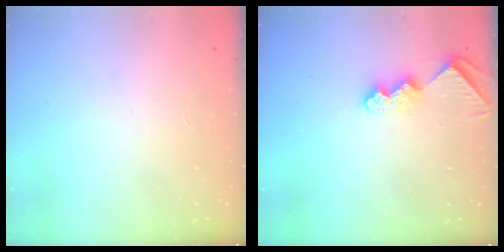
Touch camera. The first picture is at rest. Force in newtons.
{"total": 9.1, "press": 9.1, "slide": 0.3}